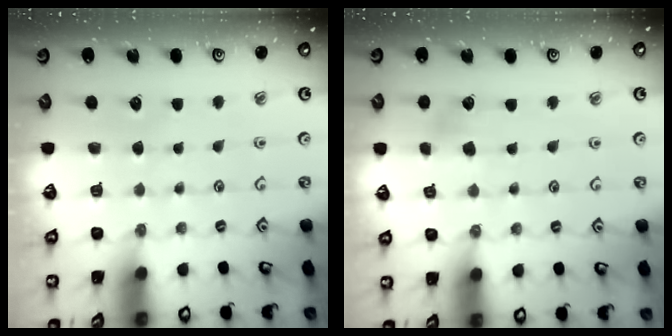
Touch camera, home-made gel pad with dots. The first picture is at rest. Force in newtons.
{"total": 4.5, "press": 4.4, "slide": 0.5}